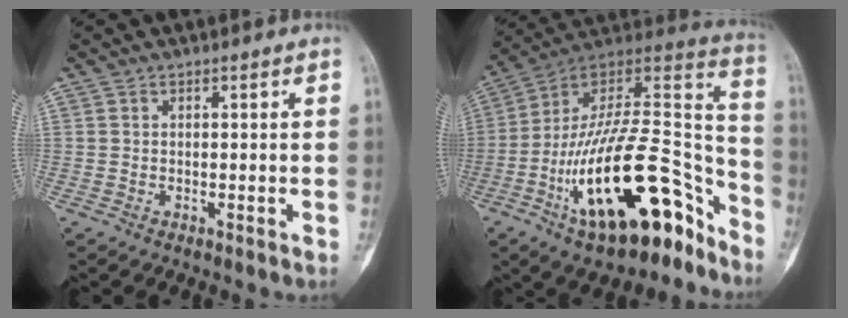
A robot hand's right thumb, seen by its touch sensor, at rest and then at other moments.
{"total": 28.4, "force": [-14.6, 11.8, 21.3], "torque": [-0.311, 0.099, -0.239]}